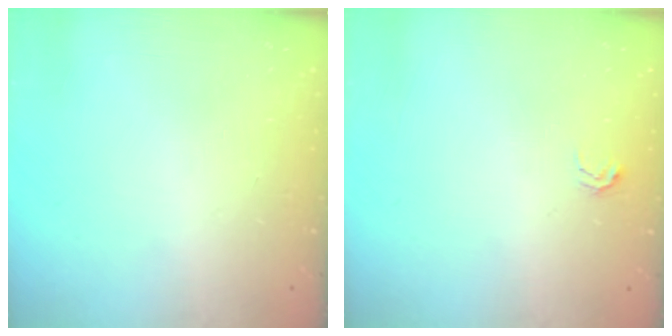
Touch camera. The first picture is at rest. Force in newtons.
{"total": 2.7, "press": 2.7, "slide": 0.4}